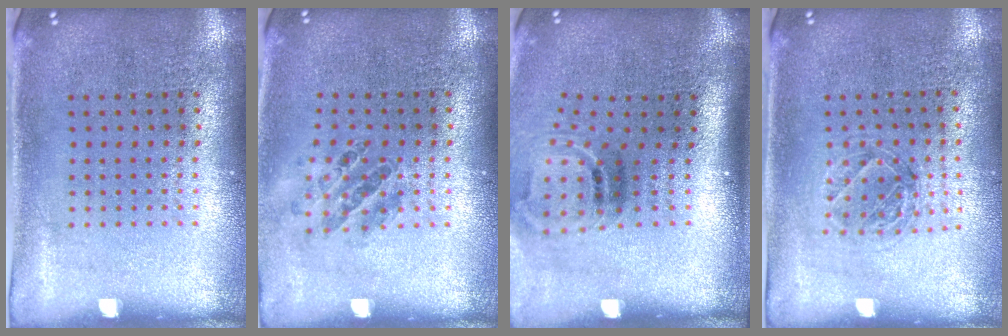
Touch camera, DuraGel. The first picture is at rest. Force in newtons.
{"total": 0.9, "press": 0.9, "slide": 0.3}
{"total": 1.9, "press": 1.2, "slide": 1.5}
{"total": 1.1, "press": 1.1, "slide": 0.4}